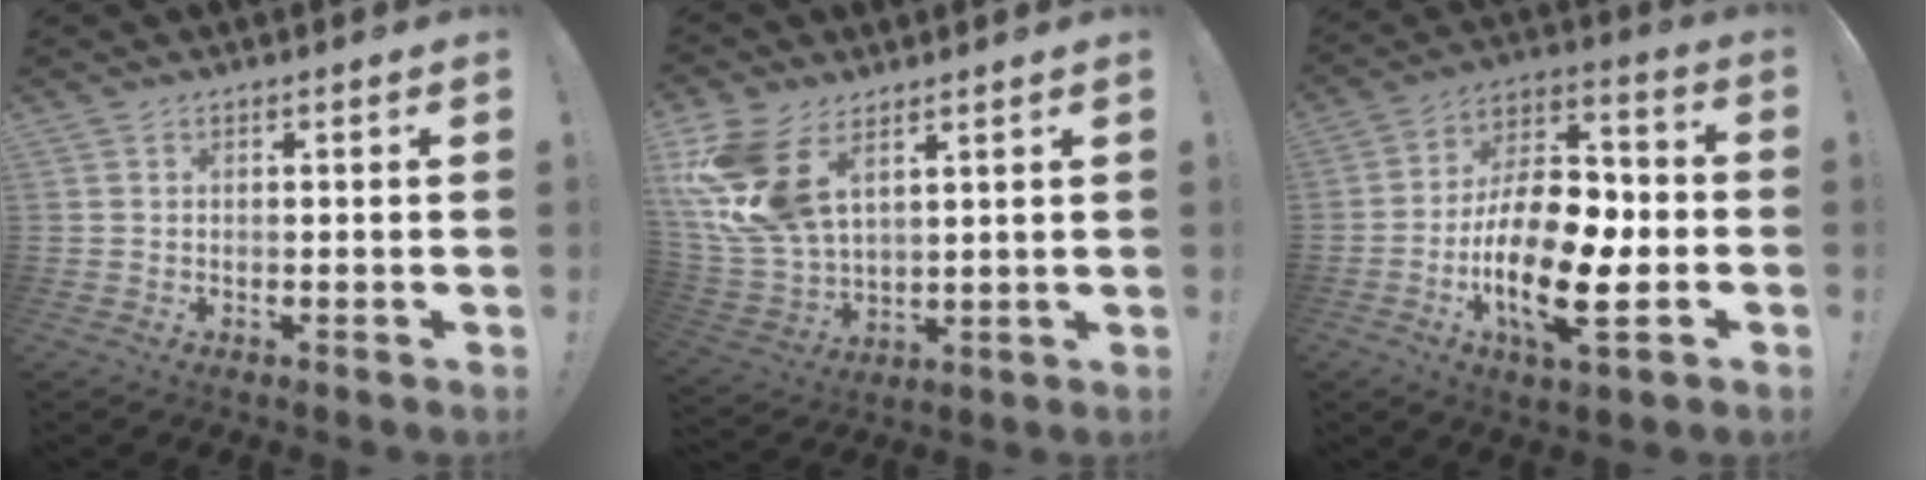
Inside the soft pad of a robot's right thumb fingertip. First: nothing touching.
{"total": 16.1, "force": [7.6, 9.4, 10.7], "torque": [-0.222, -0.040, 0.148]}
{"total": 22.5, "force": [-6.3, 10.6, 18.8], "torque": [-0.358, 0.027, -0.100]}